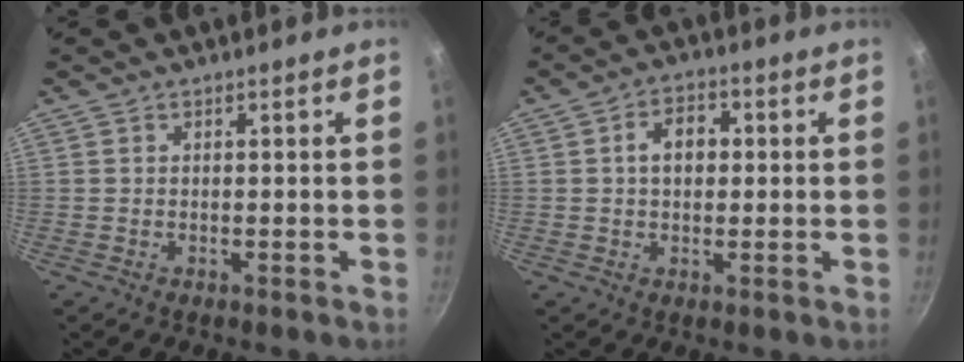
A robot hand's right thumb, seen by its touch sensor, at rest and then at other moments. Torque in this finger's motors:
{"motor_torque": [0.11, 1.42, 0.49, 0.00, 0.01]}